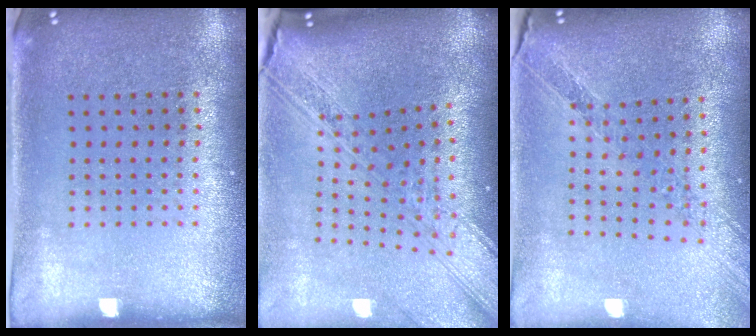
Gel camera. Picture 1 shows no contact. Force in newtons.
{"total": 3.8, "press": 2.7, "slide": 2.7}
{"total": 1.0, "press": 1.0, "slide": 0.0}